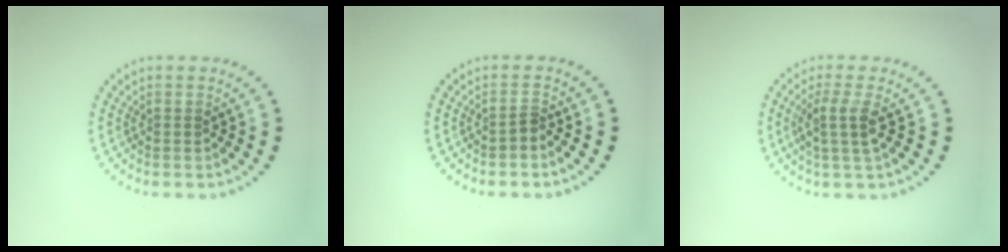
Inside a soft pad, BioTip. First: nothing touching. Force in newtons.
{"total": 0.7, "press": 0.4, "slide": 0.5}
{"total": 2.5, "press": 2.0, "slide": 1.5}